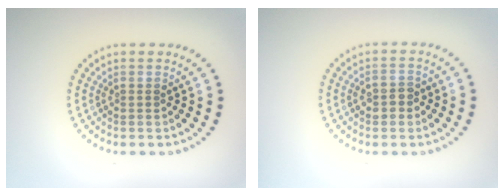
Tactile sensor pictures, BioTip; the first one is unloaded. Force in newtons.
{"total": 1.6, "press": 1.6, "slide": 0.3}